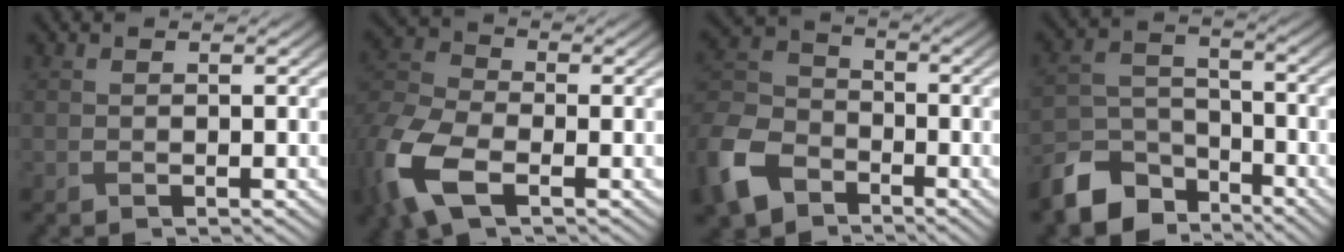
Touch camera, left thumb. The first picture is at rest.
{"total": 12.3, "force": [-5.6, 7.1, 8.3], "torque": [-0.240, -0.042, -0.114]}
{"total": 11.6, "force": [-6.9, 7.5, 5.4], "torque": [-0.163, -0.023, -0.154]}
{"total": 10.6, "force": [-7.5, 5.9, 4.6], "torque": [-0.117, -0.021, -0.140]}